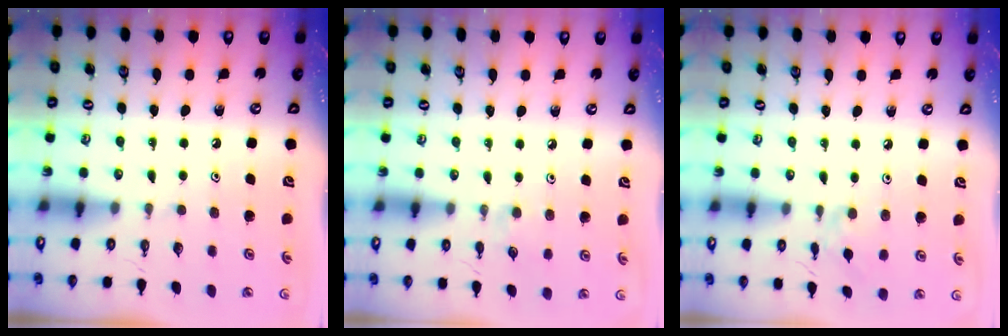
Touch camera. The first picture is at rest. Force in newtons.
{"total": 2.6, "press": 2.6, "slide": 0.4}
{"total": 2.1, "press": 2.1, "slide": 0.4}